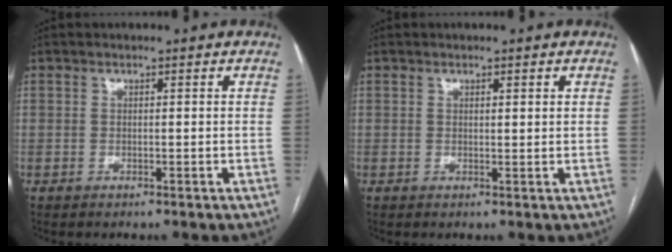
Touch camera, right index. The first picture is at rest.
{"total": 1.0, "force": [0.5, 0.2, 0.9], "torque": [-0.015, 0.000, 0.007]}